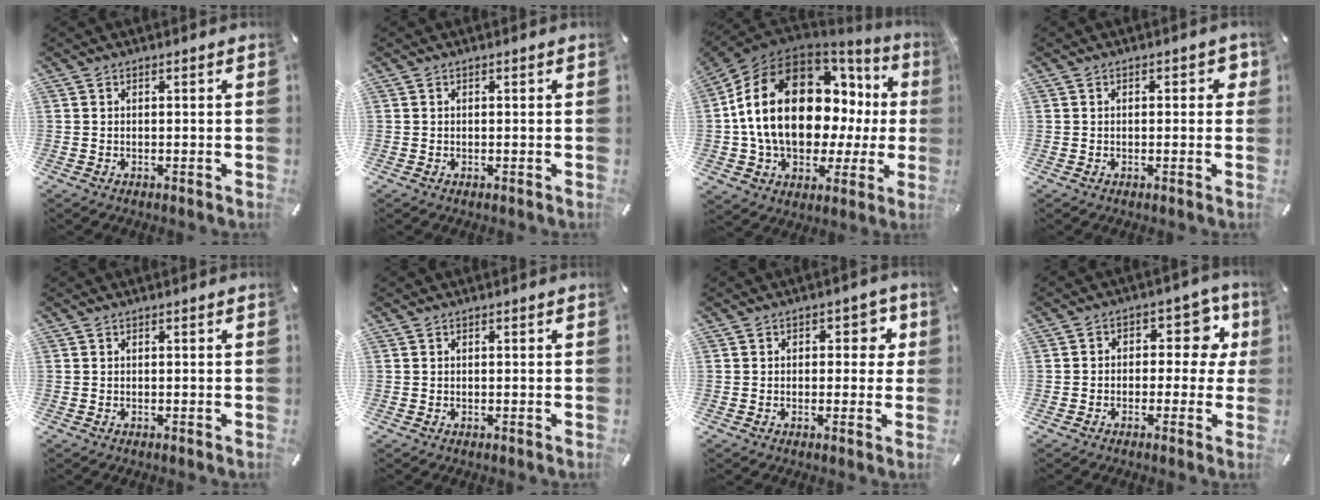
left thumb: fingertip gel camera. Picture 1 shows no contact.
{"total": 0.0}
{"total": 22.8, "force": [3.6, 15.3, 16.5], "torque": [-0.319, -0.026, 0.071]}
{"total": 1.9, "force": [0.1, 1.3, 1.4], "torque": [-0.010, 0.003, -0.003]}
{"total": 0.0}
{"total": 0.0}
{"total": 4.6, "force": [0.8, 3.3, 3.1], "torque": [-0.017, -0.005, 0.001]}
{"total": 8.9, "force": [1.6, 6.4, 6.0], "torque": [-0.070, -0.005, 0.024]}